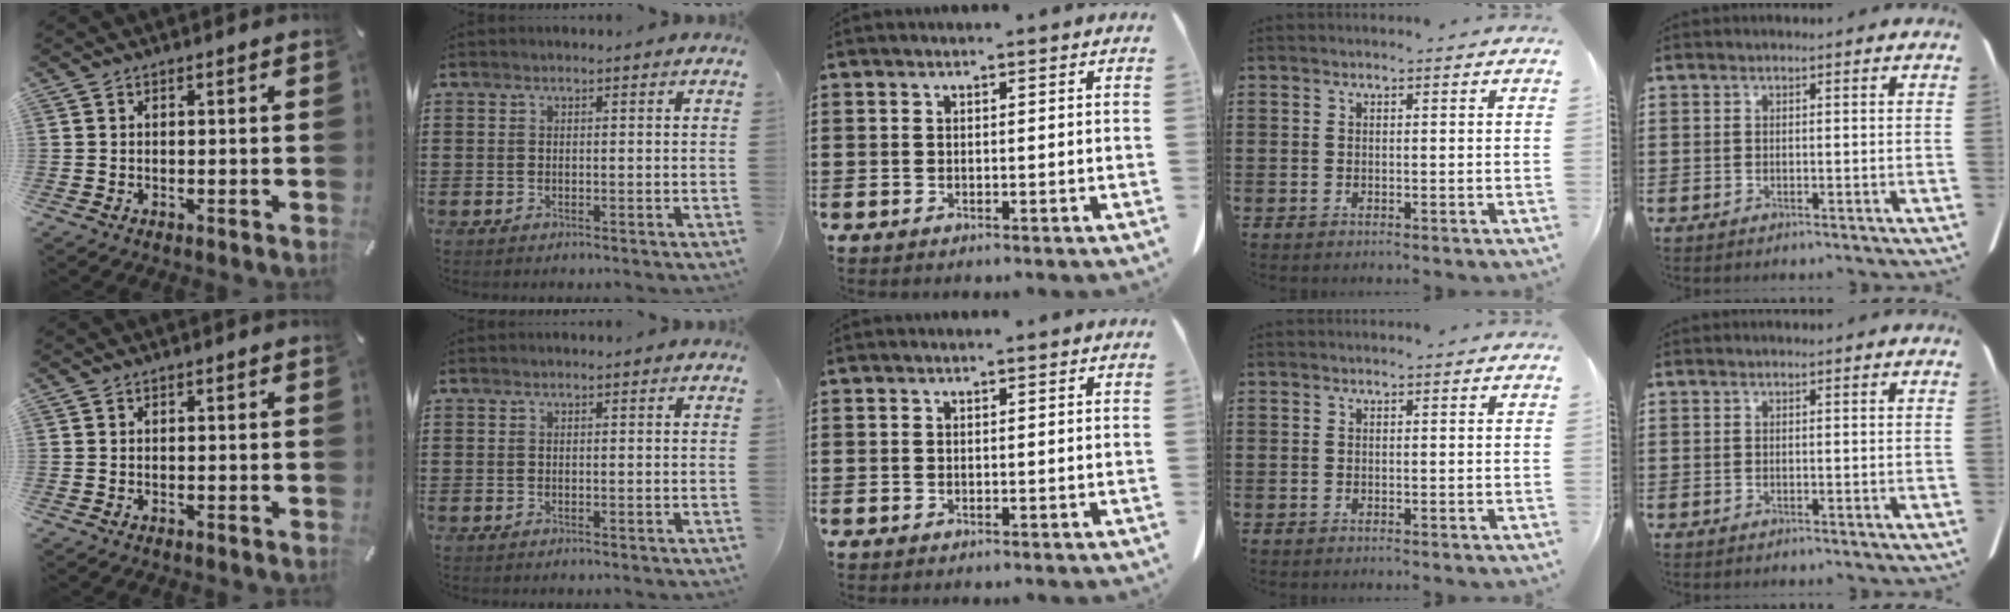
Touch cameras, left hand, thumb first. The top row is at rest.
{}